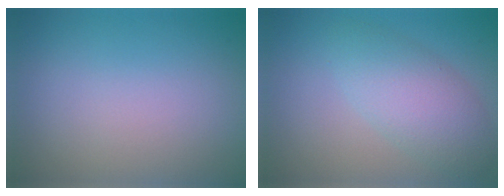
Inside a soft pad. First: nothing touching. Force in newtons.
{"total": 4.5, "press": 4.5, "slide": 0.0}